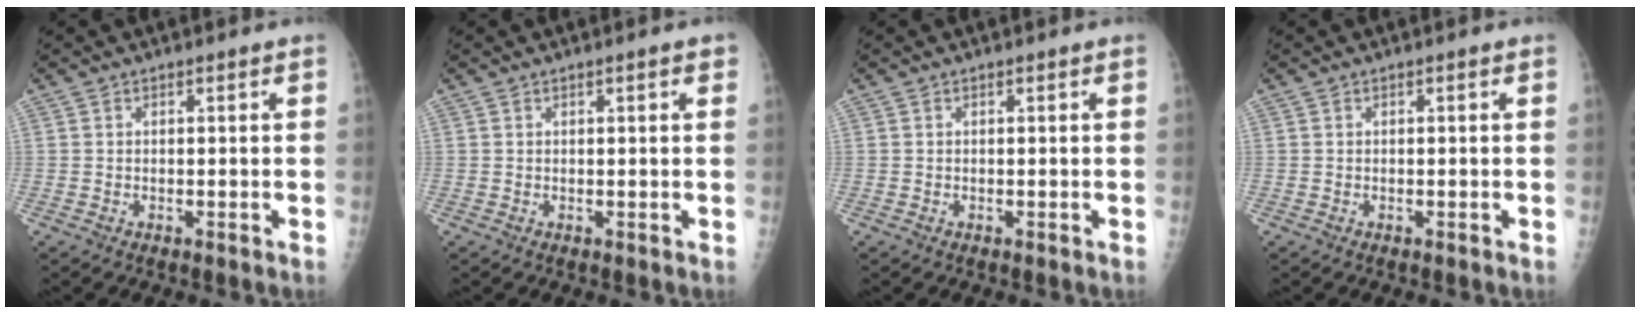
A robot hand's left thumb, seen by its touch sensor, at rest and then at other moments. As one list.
[{"total": 1.5, "force": [0.8, 0.3, 1.2], "torque": [-0.018, 0.000, 0.009]}, {"total": 0.0}, {"total": 0.0}]